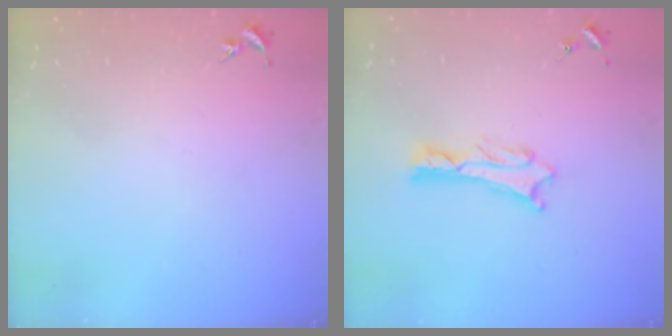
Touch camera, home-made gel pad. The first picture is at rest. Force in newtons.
{"total": 1.1, "press": 1.0, "slide": 0.2}